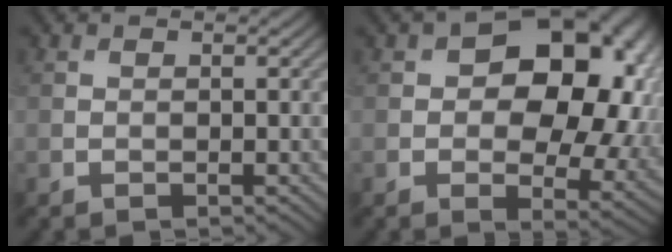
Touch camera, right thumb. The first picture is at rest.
{"total": 16.4, "force": [2.7, 10.7, 12.1], "torque": [-0.146, 0.002, 0.053]}